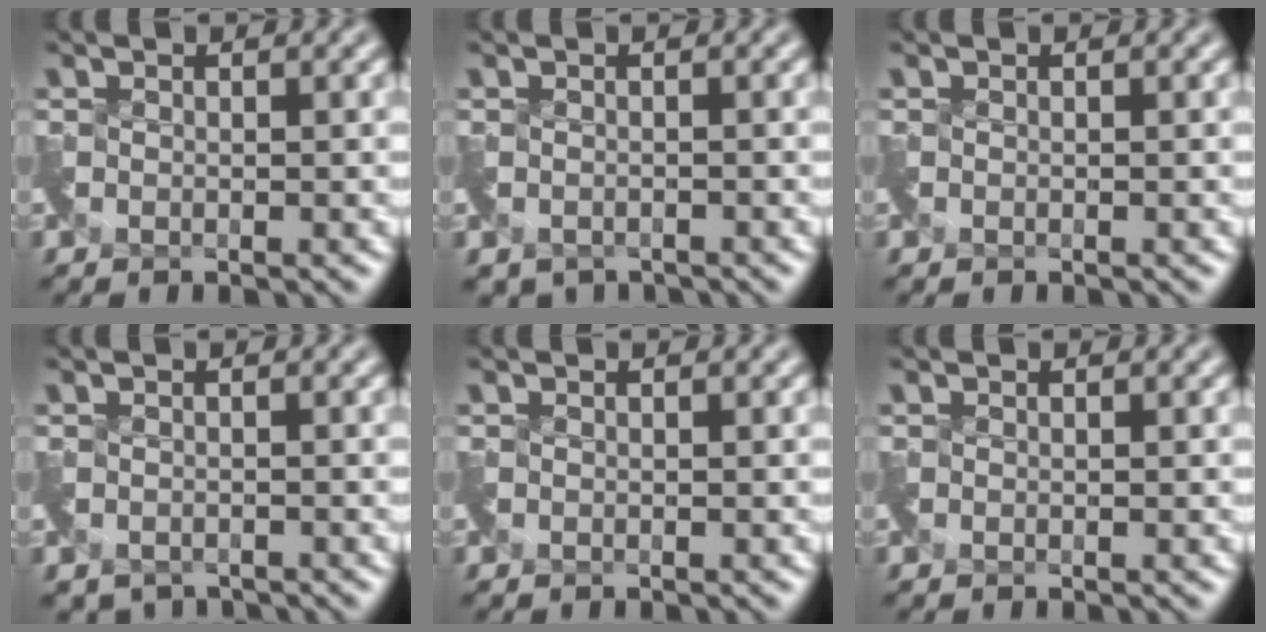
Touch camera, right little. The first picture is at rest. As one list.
[{"total": 2.3, "force": [-1.5, 1.5, 0.9], "torque": [-0.019, -0.021, -0.023]}, {"total": 0.0}, {"total": 2.5, "force": [-1.8, 1.5, 0.8], "torque": [-0.017, -0.022, -0.028]}, {"total": 0.0}, {"total": 0.0}]